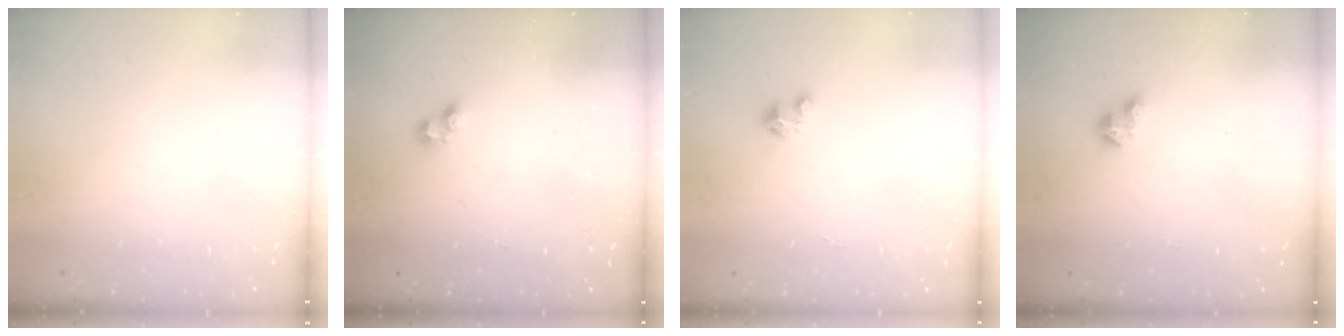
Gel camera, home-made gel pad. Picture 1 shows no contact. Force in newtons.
{"total": 0.9, "press": 0.4, "slide": 0.8}
{"total": 1.8, "press": 1.8, "slide": 0.1}
{"total": 2.9, "press": 2.8, "slide": 0.6}